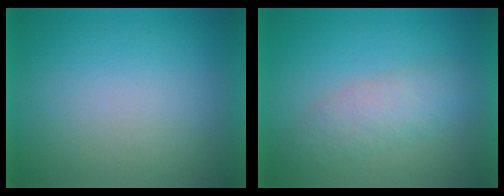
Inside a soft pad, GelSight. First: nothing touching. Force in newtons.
{"total": 2.8}